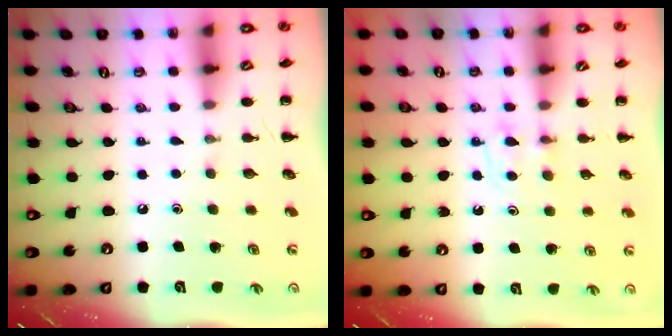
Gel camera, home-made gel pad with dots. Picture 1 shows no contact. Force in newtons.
{"total": 3.3, "press": 2.9, "slide": 1.6}